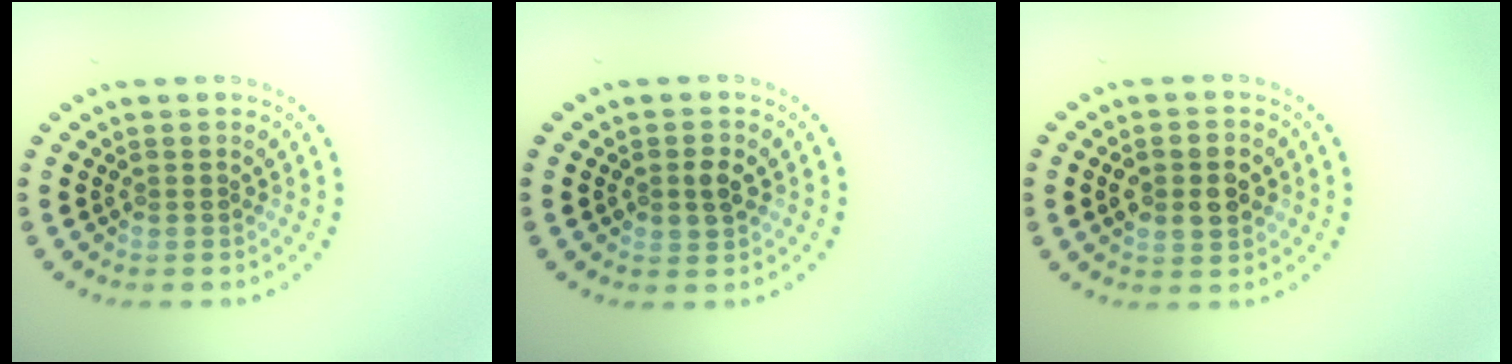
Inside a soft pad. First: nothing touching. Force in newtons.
{"total": 1.9, "press": 1.9, "slide": 0.0}
{"total": 3.7, "press": 3.7, "slide": 0.2}